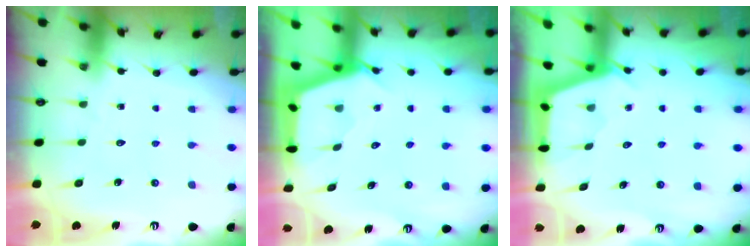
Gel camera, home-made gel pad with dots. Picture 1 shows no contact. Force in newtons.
{"total": 2.5, "press": 2.5, "slide": 0.4}
{"total": 2.9, "press": 2.9, "slide": 0.3}